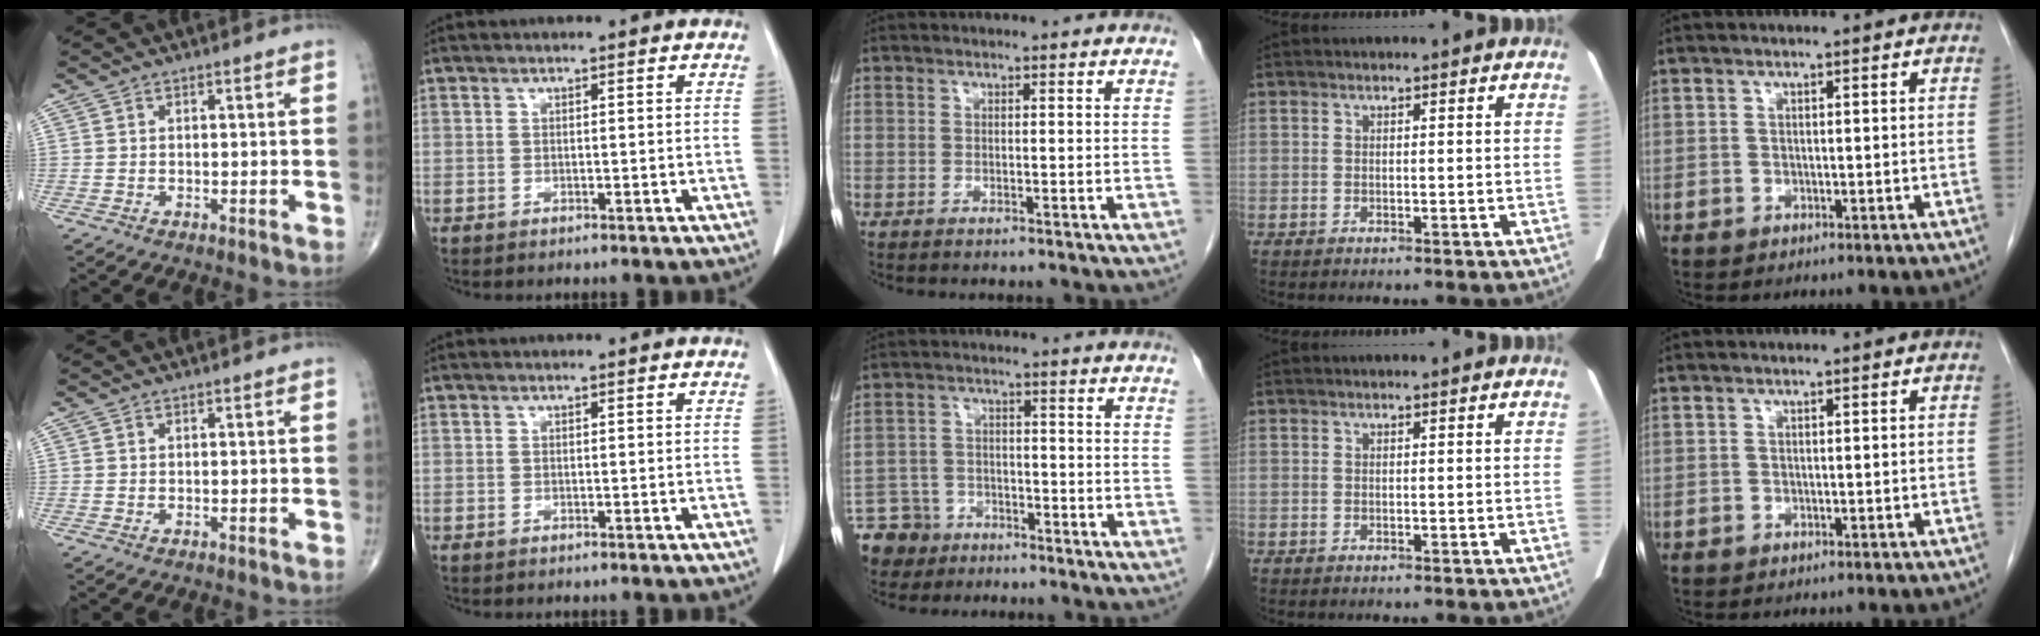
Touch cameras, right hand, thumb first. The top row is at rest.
{"middle": {"total": 7.5, "force": [-5.6, 5.0, 0.6], "torque": [-0.019, 0.000, -0.099]}}